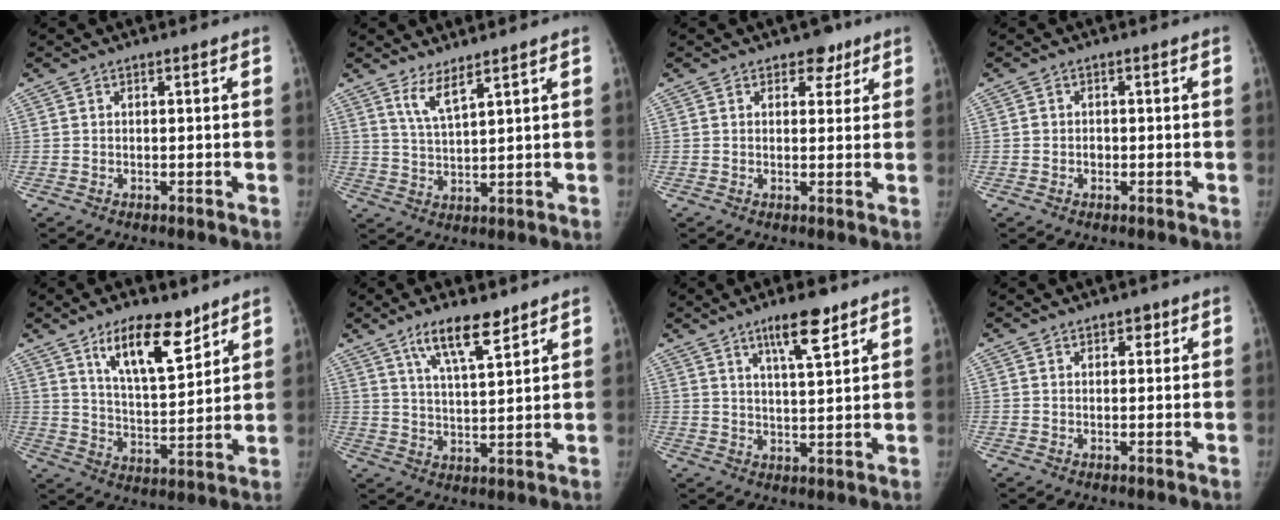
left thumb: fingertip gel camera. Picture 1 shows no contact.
{"total": 4.5, "force": [3.2, 0.7, 3.1], "torque": [-0.063, -0.031, 0.070]}
{"total": 3.5, "force": [2.2, 2.4, 1.3], "torque": [0.008, -0.009, 0.028]}
{"total": 1.4, "force": [-0.4, 1.2, 0.5], "torque": [-0.003, 0.006, -0.007]}
{"total": 13.0, "force": [8.3, 4.8, 8.8], "torque": [-0.118, -0.055, 0.147]}
{"total": 9.1, "force": [6.2, 2.3, 6.3], "torque": [-0.099, -0.033, 0.115]}
{"total": 7.9, "force": [5.2, 1.6, 5.8], "torque": [-0.091, -0.028, 0.089]}
{"total": 1.7, "force": [1.0, 1.1, 0.8], "torque": [0.003, -0.002, 0.010]}